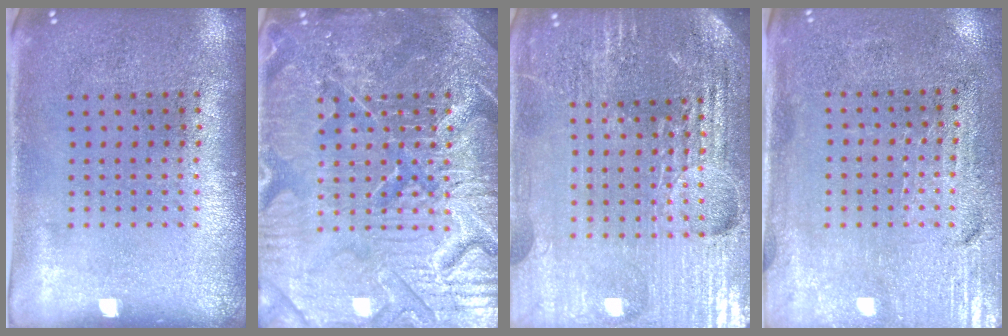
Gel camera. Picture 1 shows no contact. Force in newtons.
{"total": 7.8, "press": 7.7, "slide": 1.0}
{"total": 5.7, "press": 5.2, "slide": 2.5}
{"total": 3.3, "press": 2.9, "slide": 1.5}